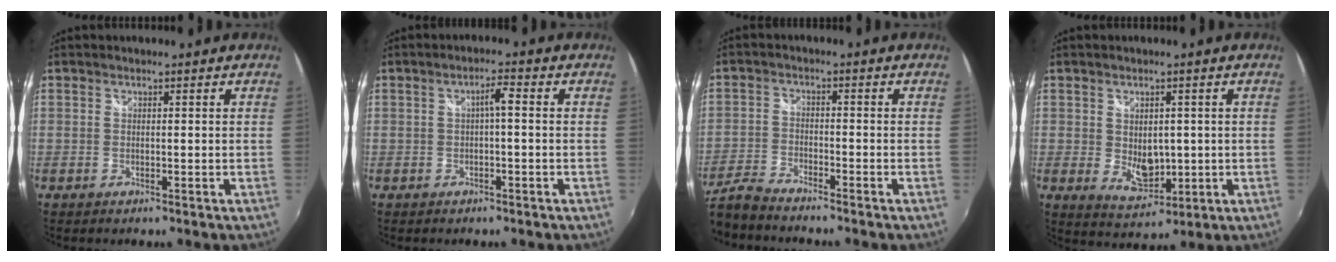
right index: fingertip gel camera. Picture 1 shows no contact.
{"total": 2.3, "force": [-0.1, -0.1, 2.3], "torque": [-0.044, 0.008, -0.001]}
{"total": 6.3, "force": [-5.7, 0.8, 2.4], "torque": [-0.065, -0.014, -0.117]}
{"total": 6.0, "force": [0.1, 4.3, 4.2], "torque": [-0.068, -0.007, 0.016]}